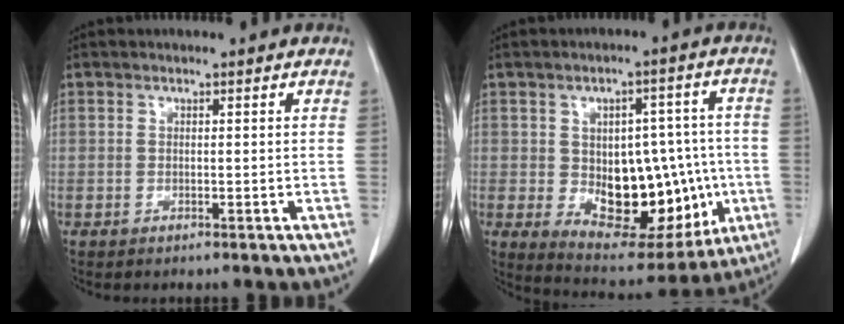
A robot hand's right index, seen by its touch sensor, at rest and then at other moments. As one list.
[{"total": 18.7, "force": [-2.5, 10.6, 15.2], "torque": [-0.224, 0.017, -0.006]}]